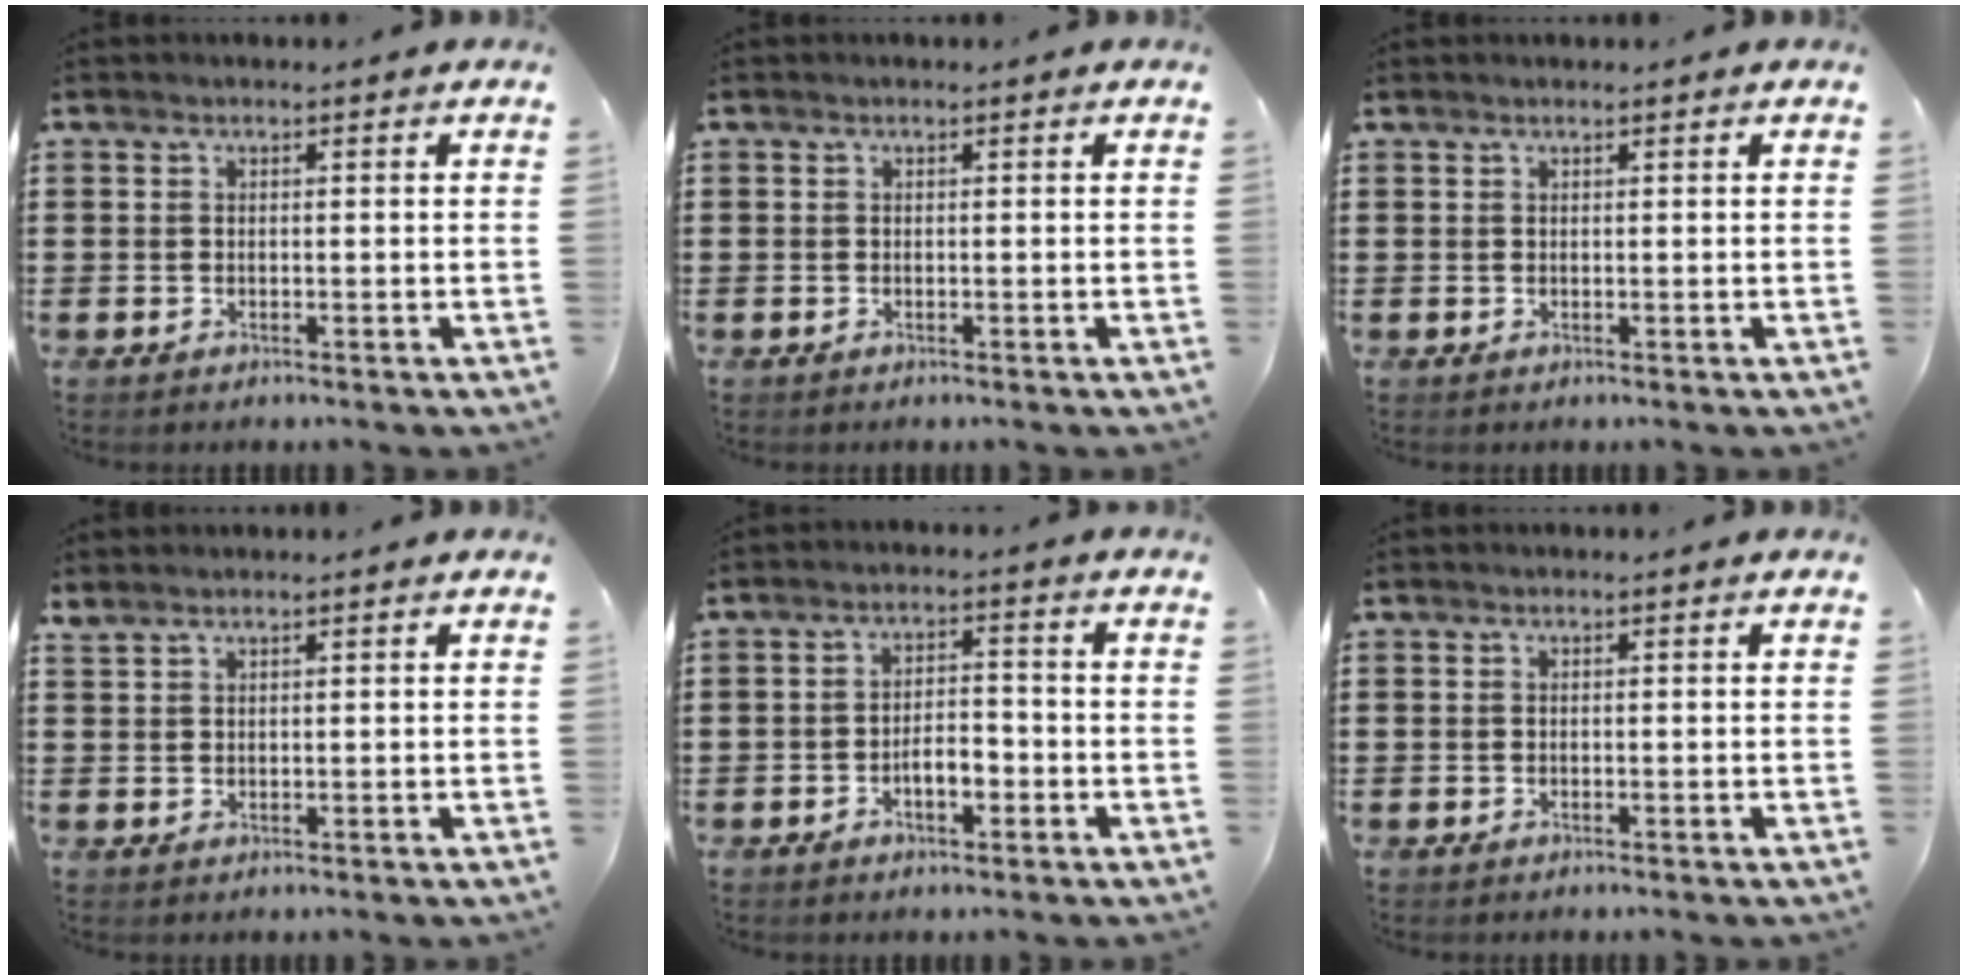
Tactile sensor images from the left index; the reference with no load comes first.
{"total": 0.0}
{"total": 0.0}
{"total": 1.0, "force": [1.0, 0.1, 0.3], "torque": [-0.007, 0.000, 0.020]}
{"total": 4.0, "force": [-1.7, 1.7, 3.1], "torque": [-0.055, 0.009, -0.034]}
{"total": 0.0}